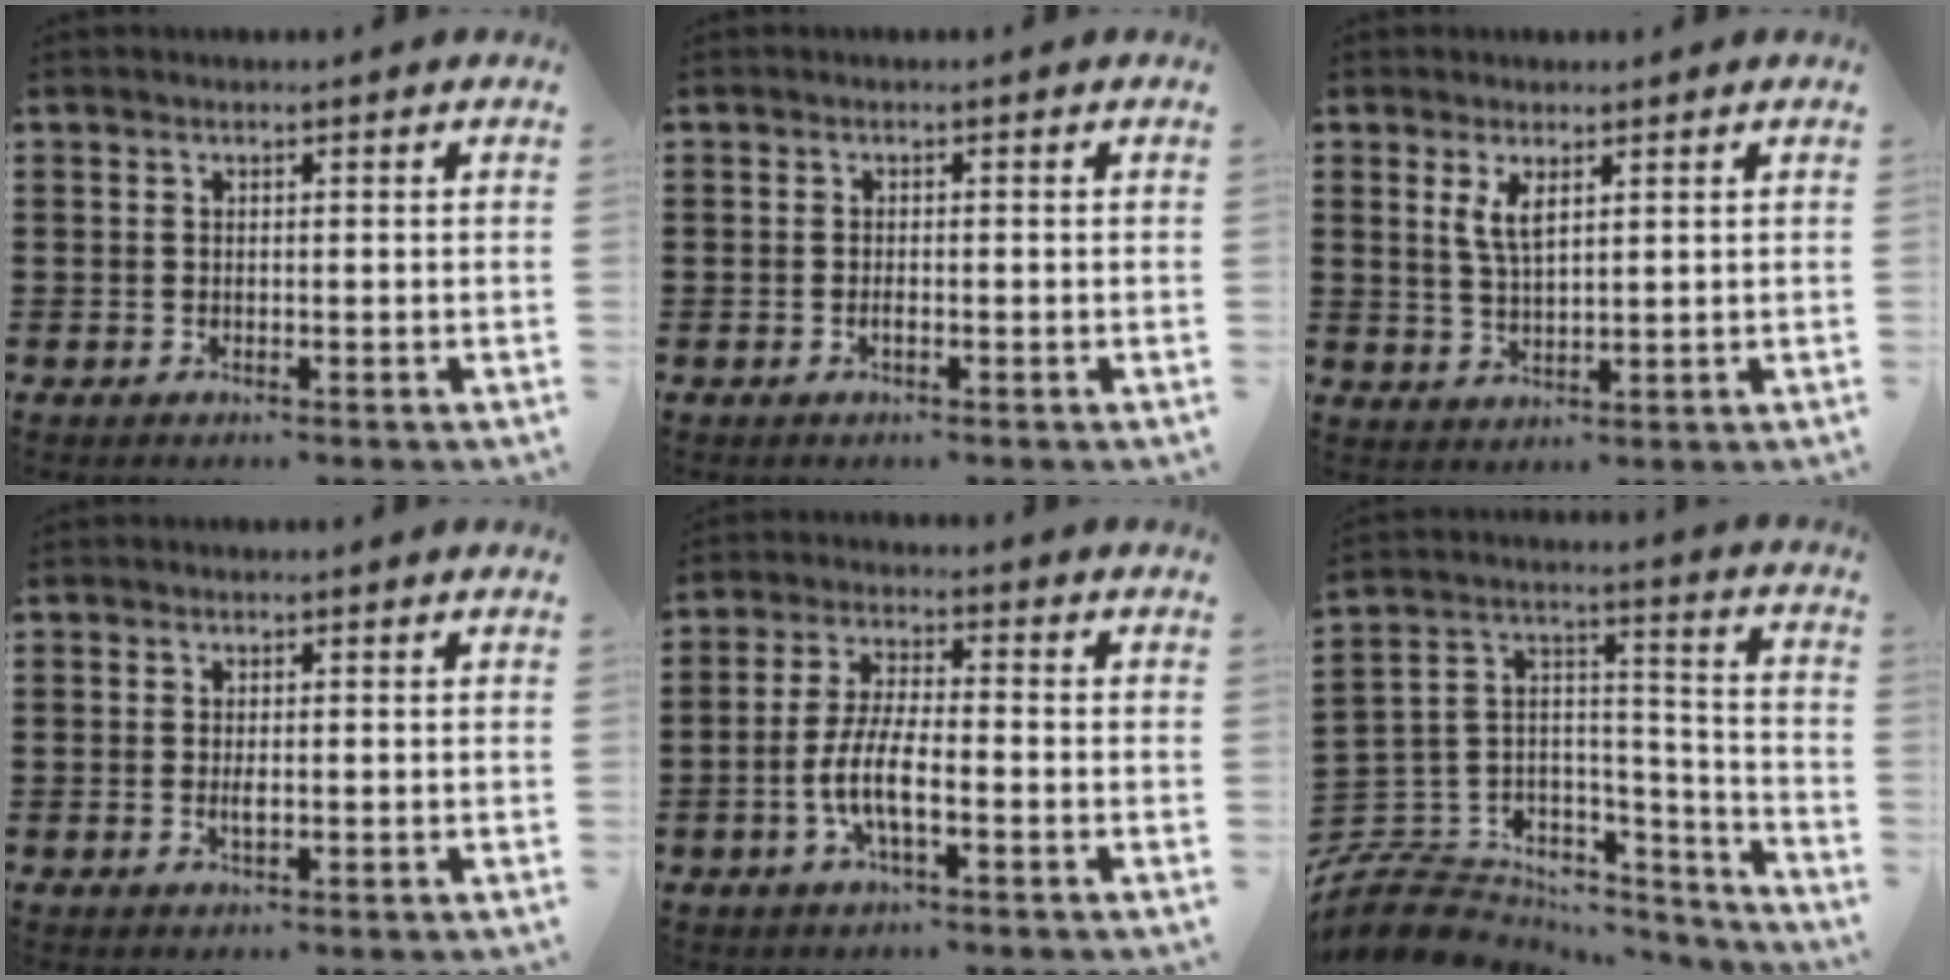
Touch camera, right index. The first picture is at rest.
{"total": 0.9, "force": [-0.4, 0.2, 0.8], "torque": [-0.015, -0.004, -0.007]}
{"total": 3.6, "force": [1.7, 1.2, 2.9], "torque": [-0.063, 0.003, 0.029]}
{"total": 1.4, "force": [-0.2, 0.4, 1.3], "torque": [-0.032, -0.005, -0.006]}
{"total": 6.8, "force": [-2.3, 1.8, 6.1], "torque": [-0.145, -0.015, -0.051]}
{"total": 7.8, "force": [-5.6, 5.1, 1.9], "torque": [-0.066, -0.004, -0.108]}